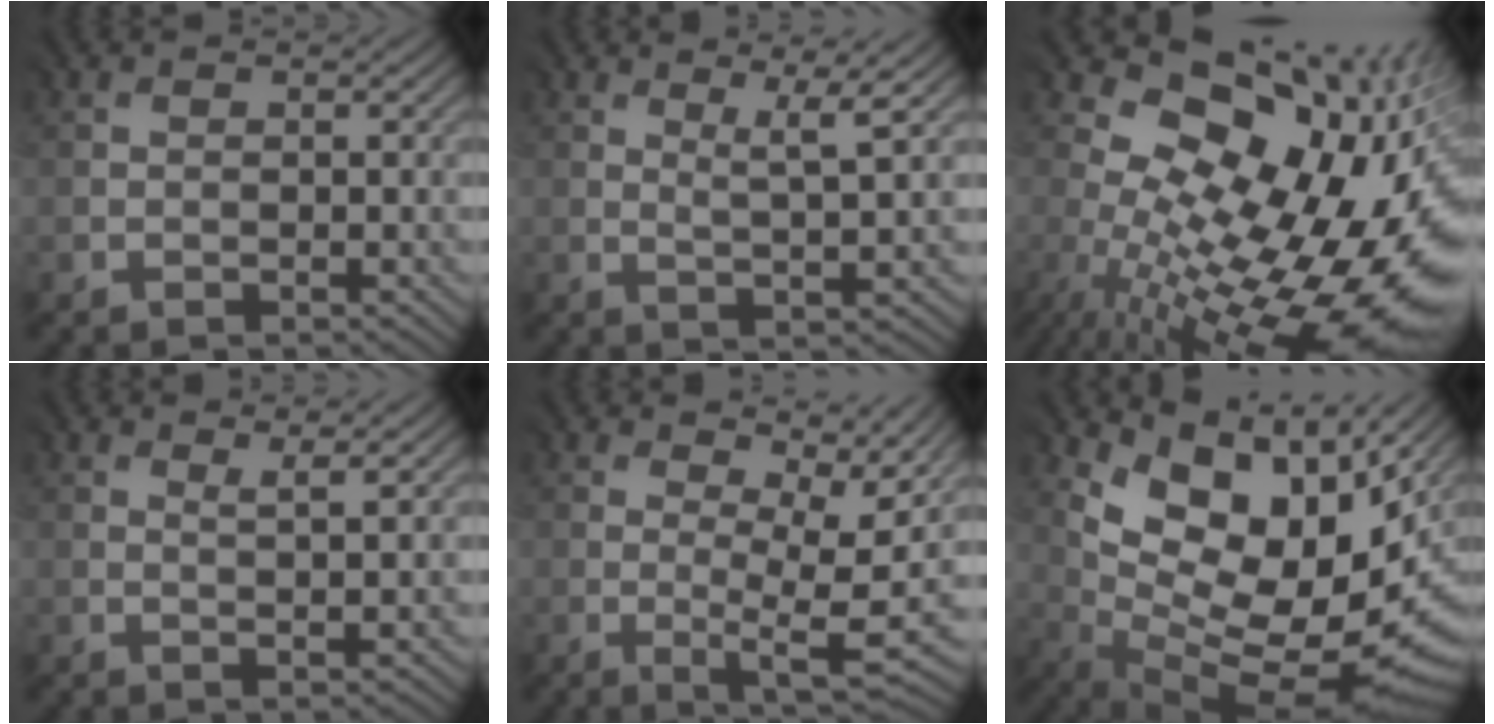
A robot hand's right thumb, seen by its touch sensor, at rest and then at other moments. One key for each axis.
{"total": 3.6, "fx": 1.9, "fy": 0.1, "fz": 3.1, "tx": -0.055, "ty": -0.002, "tz": 0.041}
{"total": 17.9, "fx": 0.5, "fy": 10.5, "fz": 14.5, "tx": -0.196, "ty": -0.031, "tz": 0.037}
{"total": 1.8, "fx": 1.4, "fy": 0.0, "fz": 1.2, "tx": -0.018, "ty": -0.003, "tz": 0.025}
{"total": 7.5, "fx": 2.5, "fy": 2.5, "fz": 6.7, "tx": -0.113, "ty": -0.011, "tz": 0.047}
{"total": 12.6, "fx": 3.9, "fy": 5.8, "fz": 10.6, "tx": -0.178, "ty": -0.022, "tz": 0.085}